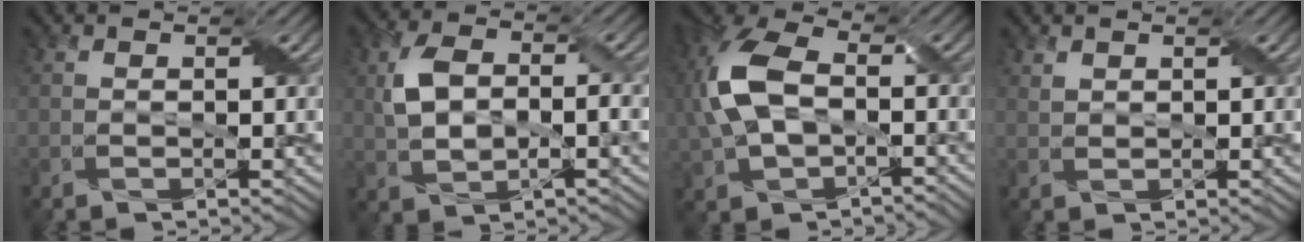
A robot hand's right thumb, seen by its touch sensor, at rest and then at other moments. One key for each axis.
{"total": 6.6, "fx": 0.3, "fy": 3.9, "fz": 5.3, "tx": -0.118, "ty": 0.002, "tz": 0.007}
{"total": 11.5, "fx": 0.0, "fy": 7.4, "fz": 8.7, "tx": -0.235, "ty": 0.006, "tz": -0.003}
{"total": 1.0, "fx": 0.9, "fy": 0.4, "fz": 0.0, "tx": -0.004, "ty": -0.001, "tz": 0.023}